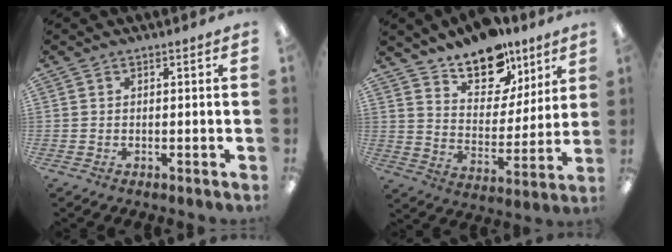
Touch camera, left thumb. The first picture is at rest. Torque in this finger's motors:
{"motor_torque": [0.30, 0.70, 1.40, -1.37, 0.08]}